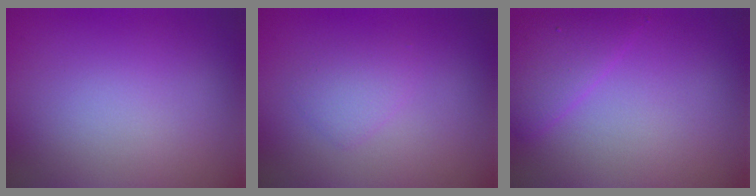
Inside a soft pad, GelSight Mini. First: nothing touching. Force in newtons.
{"total": 1.4, "press": 1.4, "slide": 0.1}
{"total": 2.6, "press": 2.6, "slide": 0.2}